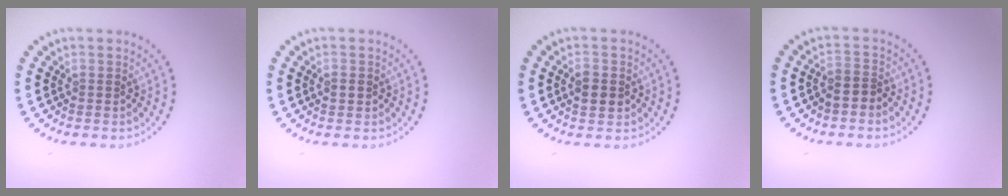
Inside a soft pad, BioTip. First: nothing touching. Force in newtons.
{"total": 1.1, "press": 1.1, "slide": 0.2}
{"total": 2.5, "press": 2.5, "slide": 0.2}
{"total": 1.6, "press": 1.5, "slide": 0.7}